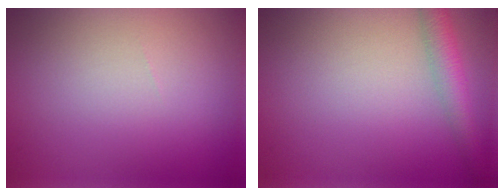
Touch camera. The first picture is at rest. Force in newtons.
{"total": 3.0, "press": 3.0, "slide": 0.1}